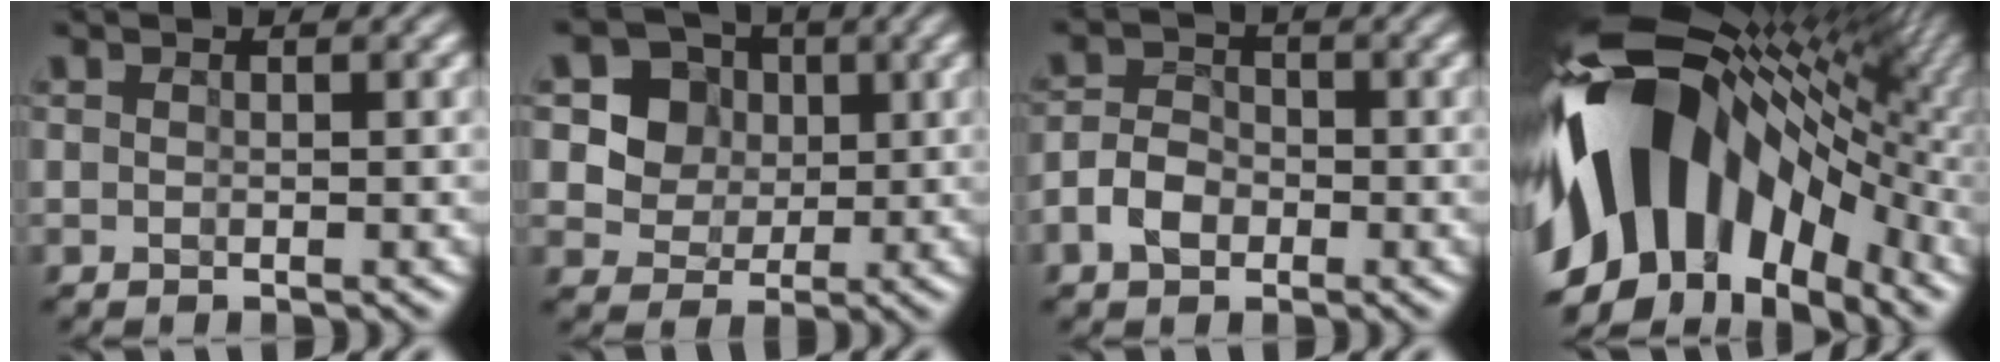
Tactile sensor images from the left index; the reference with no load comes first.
{"total": 4.0, "force": [0.7, 3.5, 1.8], "torque": [-0.029, 0.003, 0.003]}
{"total": 3.2, "force": [-1.6, 2.1, 1.8], "torque": [-0.039, 0.007, -0.030]}
{"total": 16.6, "force": [-1.7, 10.8, 12.5], "torque": [-0.232, 0.021, -0.040]}